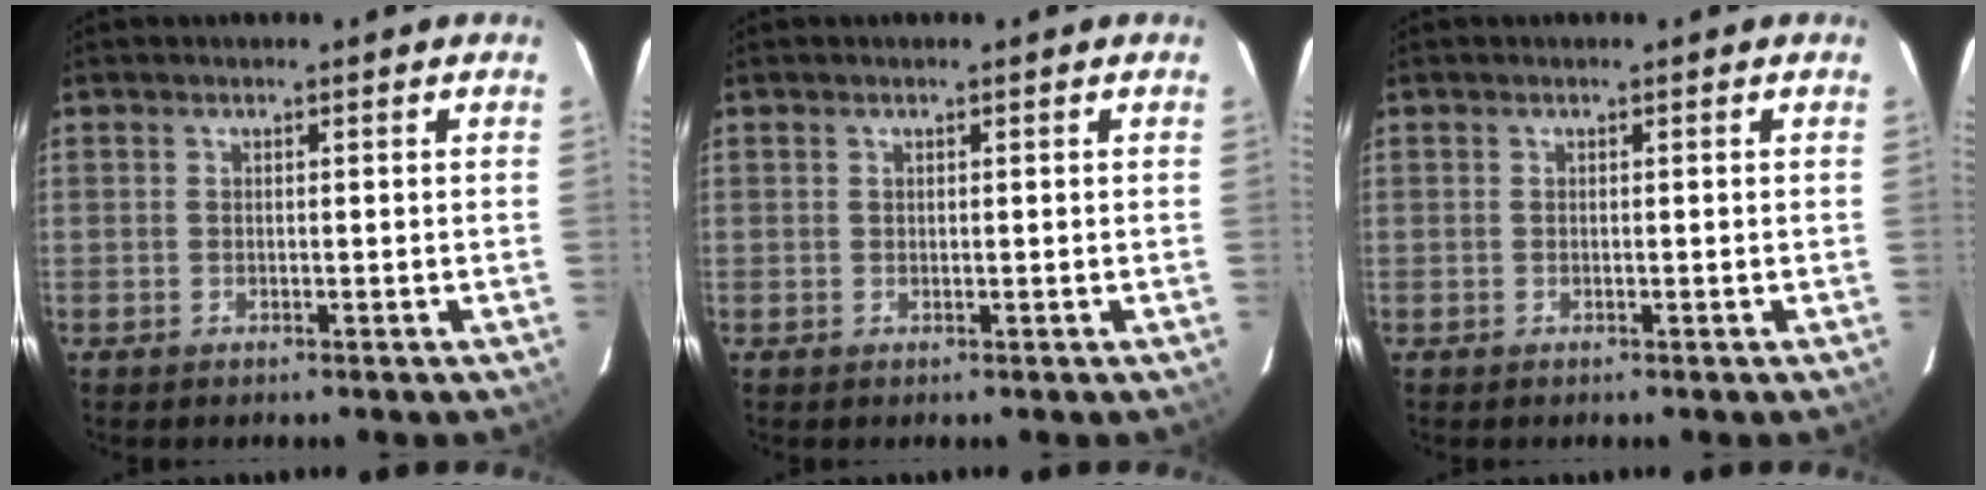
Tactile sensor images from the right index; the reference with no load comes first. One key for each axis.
{"total": 0.0}
{"total": 0.0}